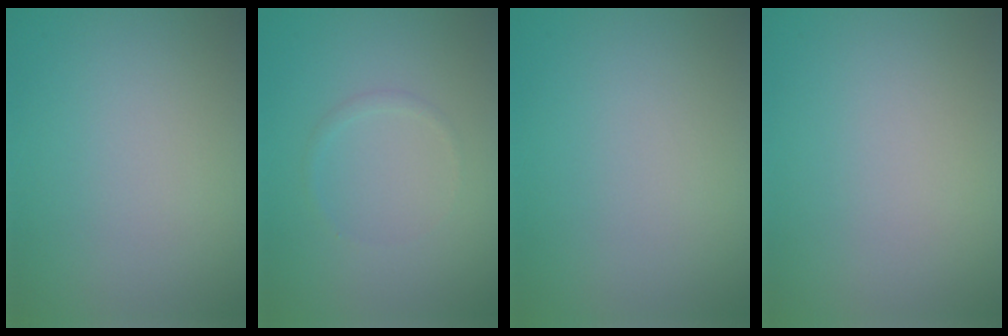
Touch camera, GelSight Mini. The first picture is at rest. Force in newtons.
{"total": 0.6, "press": 0.6, "slide": 0.0}
{"total": 0.0}
{"total": 0.0}